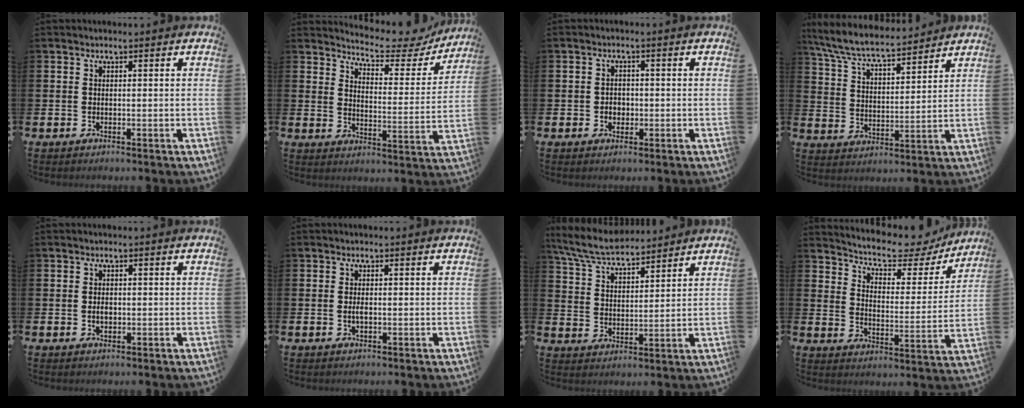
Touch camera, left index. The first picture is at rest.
{"total": 6.0, "force": [5.7, 1.3, 1.4], "torque": [-0.045, -0.049, 0.092]}
{"total": 1.9, "force": [-0.3, 1.7, 0.8], "torque": [-0.008, 0.003, -0.011]}
{"total": 7.4, "force": [6.9, 1.0, 2.4], "torque": [-0.078, -0.040, 0.122]}
{"total": 1.4, "force": [-0.2, 0.9, 1.0], "torque": [-0.010, 0.003, -0.007]}
{"total": 1.2, "force": [-0.2, 0.5, 1.1], "torque": [-0.020, 0.001, -0.004]}
{"total": 7.2, "force": [6.8, 1.2, 1.9], "torque": [-0.068, -0.029, 0.125]}
{"total": 7.0, "force": [6.3, 2.3, 1.9], "torque": [-0.061, -0.052, 0.103]}